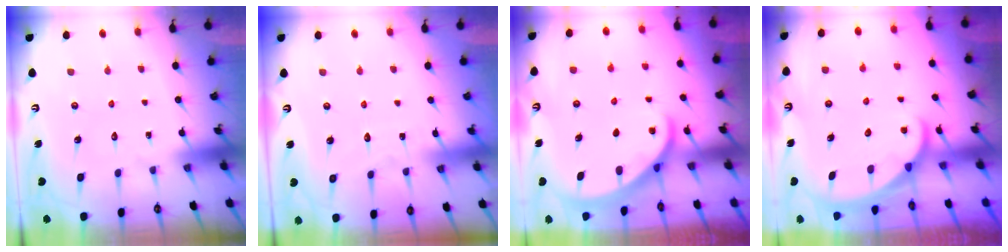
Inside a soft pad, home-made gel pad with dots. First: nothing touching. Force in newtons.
{"total": 3.1, "press": 3.1, "slide": 0.2}
{"total": 2.1, "press": 2.1, "slide": 0.2}
{"total": 2.1, "press": 2.1, "slide": 0.0}